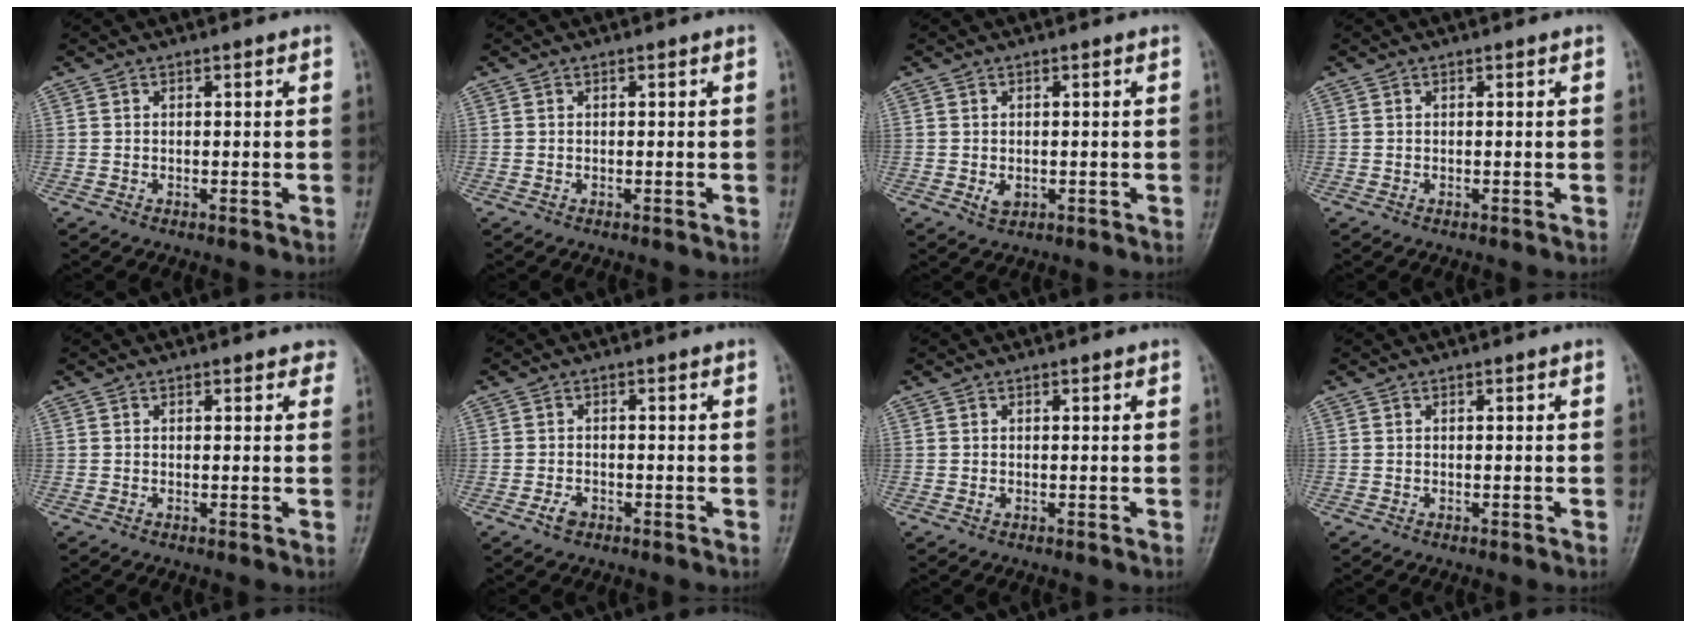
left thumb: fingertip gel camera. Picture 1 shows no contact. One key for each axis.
{"total": 0.0}
{"total": 1.9, "fx": -0.1, "fy": 1.4, "fz": 1.4, "tx": -0.019, "ty": -0.003, "tz": 0.003}
{"total": 0.0}
{"total": 2.2, "fx": 1.7, "fy": 1.1, "fz": 0.8, "tx": 0.013, "ty": -0.003, "tz": 0.007}
{"total": 2.0, "fx": -1.1, "fy": 1.2, "fz": 1.1, "tx": -0.021, "ty": 0.003, "tz": -0.019}
{"total": 0.7, "fx": 0.2, "fy": 0.5, "fz": 0.5, "tx": -0.004, "ty": 0.000, "tz": 0.001}
{"total": 0.0}